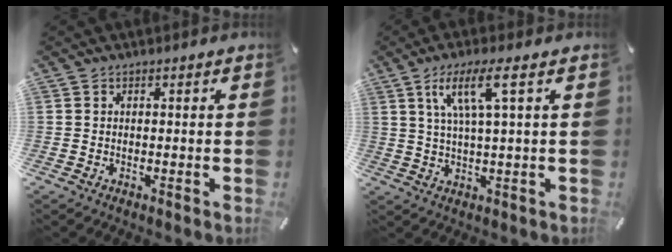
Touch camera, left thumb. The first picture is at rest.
{"total": 9.3, "force": [3.6, 1.2, 8.5], "torque": [-0.171, 0.006, 0.058]}